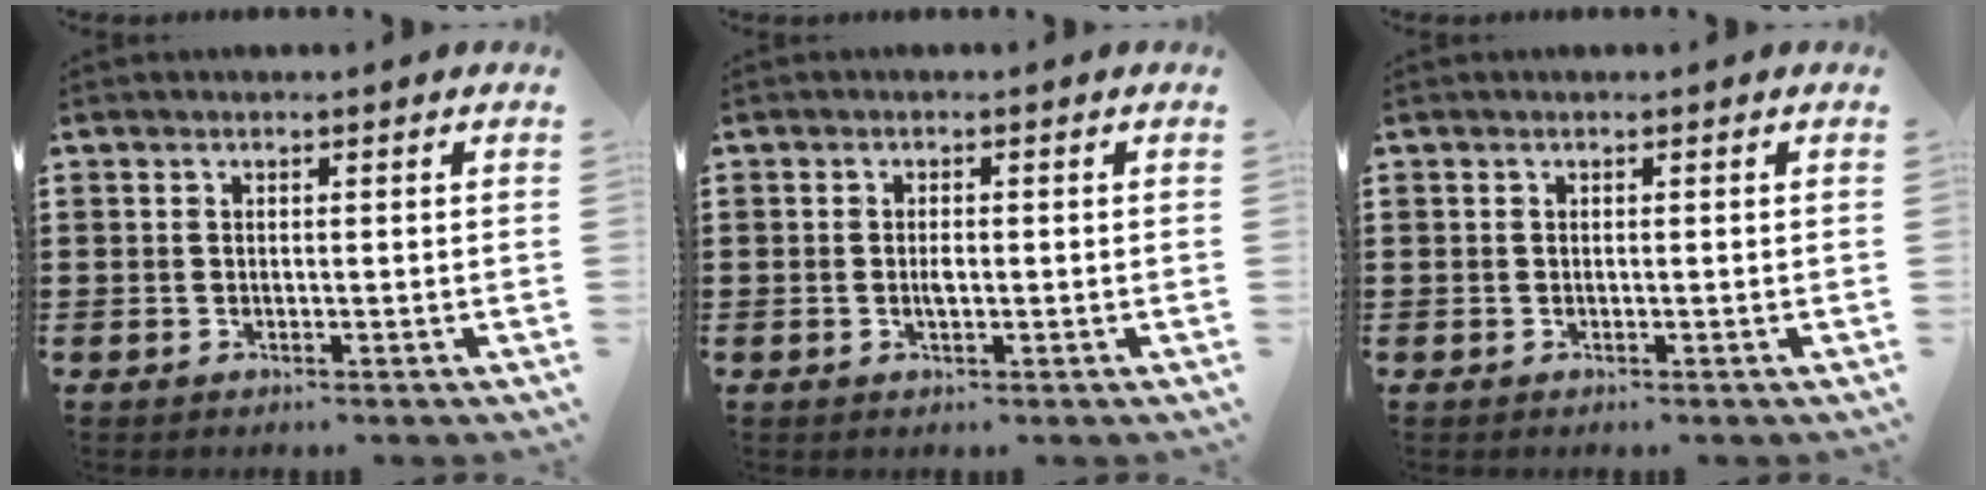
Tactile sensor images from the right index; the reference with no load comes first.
{"total": 1.7, "force": [-0.2, 0.6, 1.6], "torque": [-0.038, -0.002, -0.006]}
{"total": 0.0}